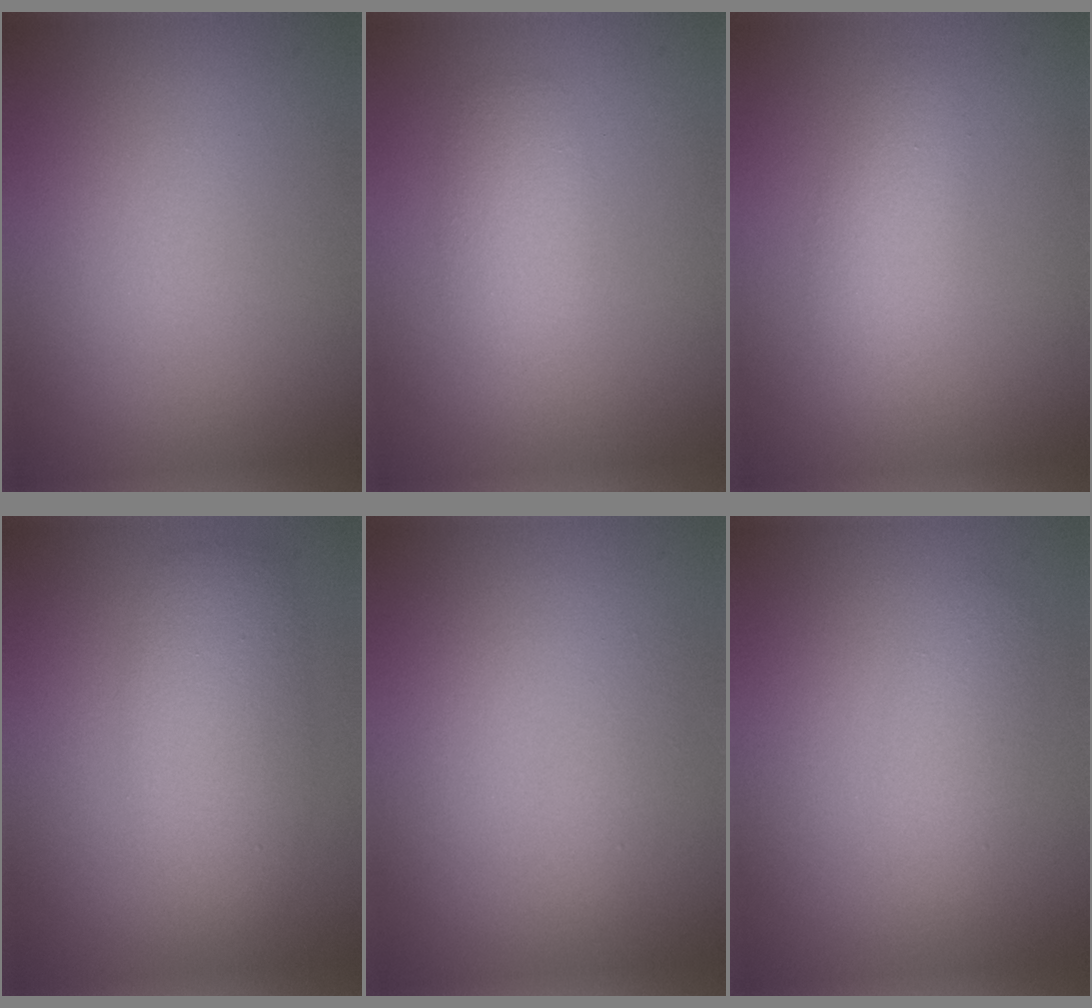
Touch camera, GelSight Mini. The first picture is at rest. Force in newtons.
{"total": 2.7, "press": 2.7, "slide": 0.1}
{"total": 2.5, "press": 2.5, "slide": 0.1}
{"total": 5.0, "press": 5.0, "slide": 0.3}
{"total": 1.0, "press": 1.0, "slide": 0.0}
{"total": 2.2, "press": 2.2, "slide": 0.1}